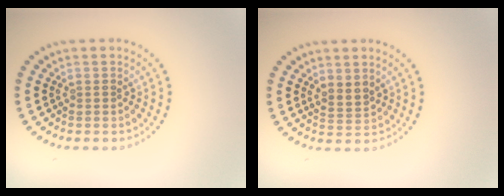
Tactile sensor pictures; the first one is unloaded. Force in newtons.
{"total": 1.7, "press": 1.3, "slide": 1.1}